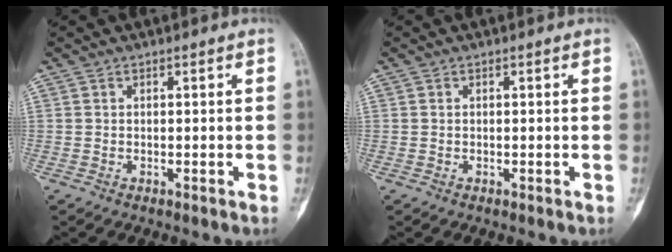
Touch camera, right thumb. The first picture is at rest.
{"total": 0.0}